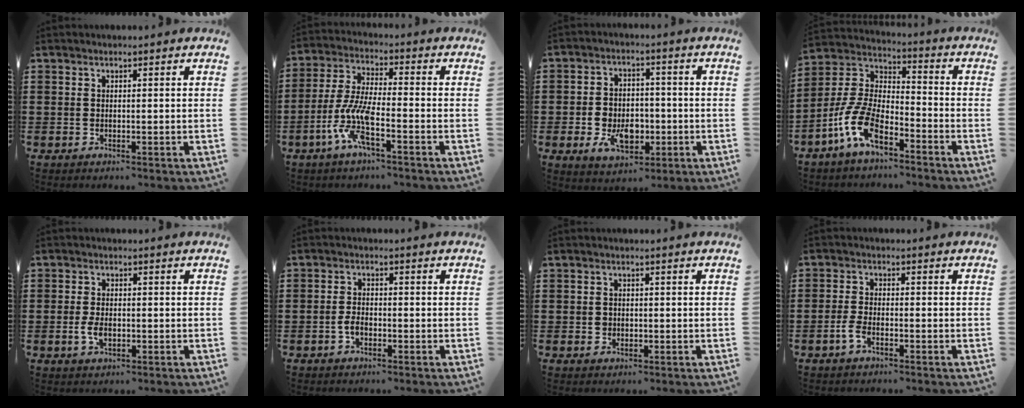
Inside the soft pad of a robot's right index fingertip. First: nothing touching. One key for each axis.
{"total": 8.4, "fx": -4.1, "fy": 1.8, "fz": 7.1, "tx": -0.174, "ty": -0.014, "tz": -0.082}
{"total": 6.8, "fx": -1.9, "fy": 4.7, "fz": 4.4, "tx": -0.078, "ty": 0.002, "tz": -0.039}
{"total": 10.2, "fx": -6.3, "fy": 3.8, "fz": 7.1, "tx": -0.187, "ty": -0.008, "tz": -0.130}
{"total": 3.2, "fx": -0.7, "fy": 1.8, "fz": 2.5, "tx": -0.061, "ty": -0.004, "tz": -0.015}
{"total": 2.3, "fx": -1.0, "fy": 1.3, "fz": 1.7, "tx": -0.042, "ty": -0.001, "tz": -0.022}
{"total": 1.3, "fx": -0.1, "fy": 1.2, "fz": 0.4, "tx": -0.010, "ty": 0.006, "tz": -0.004}
{"total": 2.7, "fx": -1.6, "fy": 1.0, "fz": 2.0, "tx": -0.050, "ty": -0.003, "tz": -0.034}